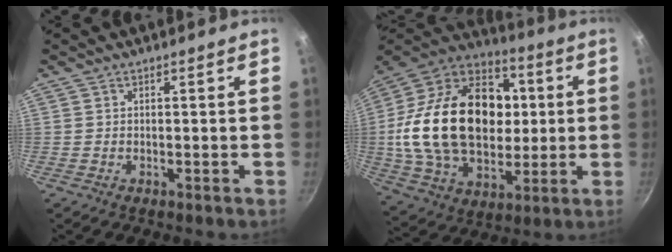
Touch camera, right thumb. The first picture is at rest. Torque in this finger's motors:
{"motor_torque": [-1.03, 2.56, 2.18, -0.59, 0.59]}